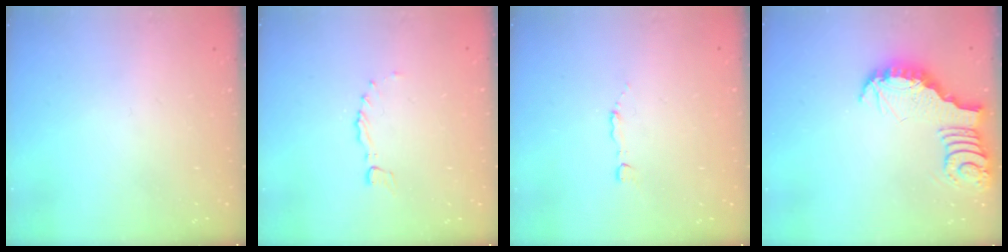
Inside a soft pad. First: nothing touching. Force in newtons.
{"total": 0.0}
{"total": 1.2, "press": 1.2, "slide": 0.2}
{"total": 3.5, "press": 3.4, "slide": 0.7}